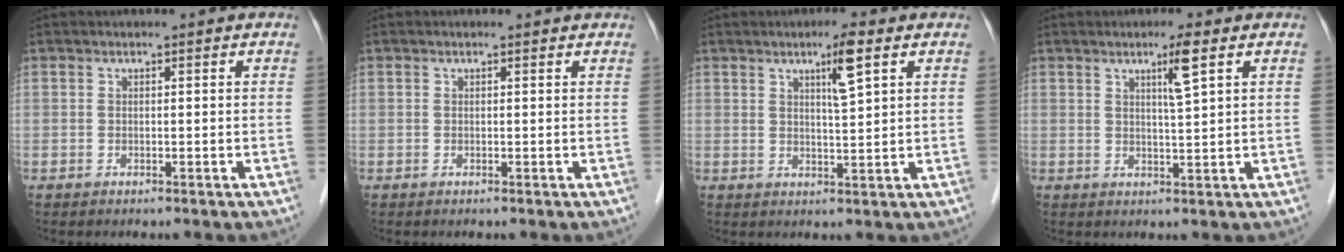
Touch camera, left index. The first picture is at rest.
{"total": 1.1, "force": [1.0, 0.3, 0.2], "torque": [-0.011, 0.004, 0.009]}
{"total": 4.6, "force": [2.2, 0.0, 4.0], "torque": [-0.066, -0.001, 0.037]}
{"total": 3.7, "force": [1.8, -0.4, 3.2], "torque": [-0.059, -0.005, 0.034]}